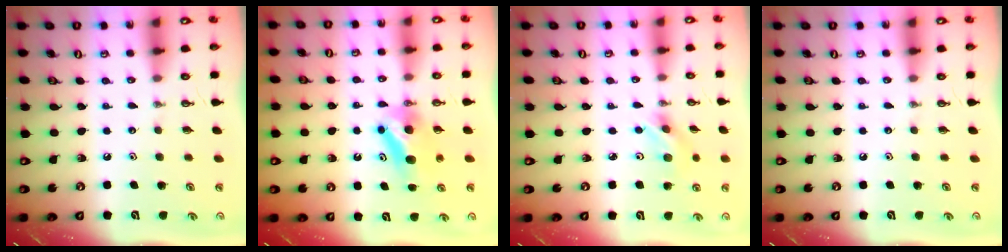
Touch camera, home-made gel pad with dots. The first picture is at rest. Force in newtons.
{"total": 7.2, "press": 7.0, "slide": 1.6}
{"total": 3.8, "press": 3.8, "slide": 0.3}
{"total": 0.0}